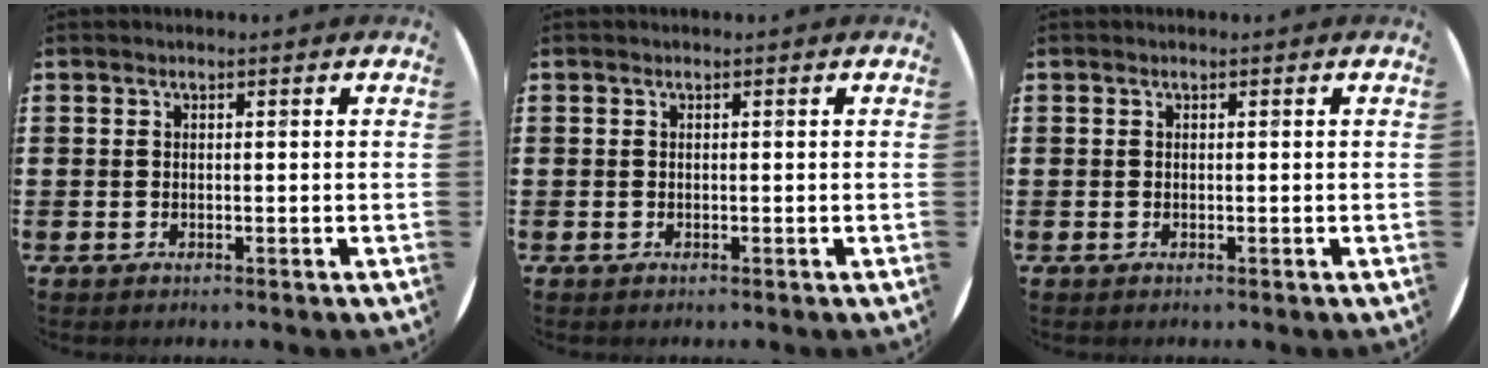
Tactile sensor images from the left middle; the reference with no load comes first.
{"total": 0.0}
{"total": 0.0}